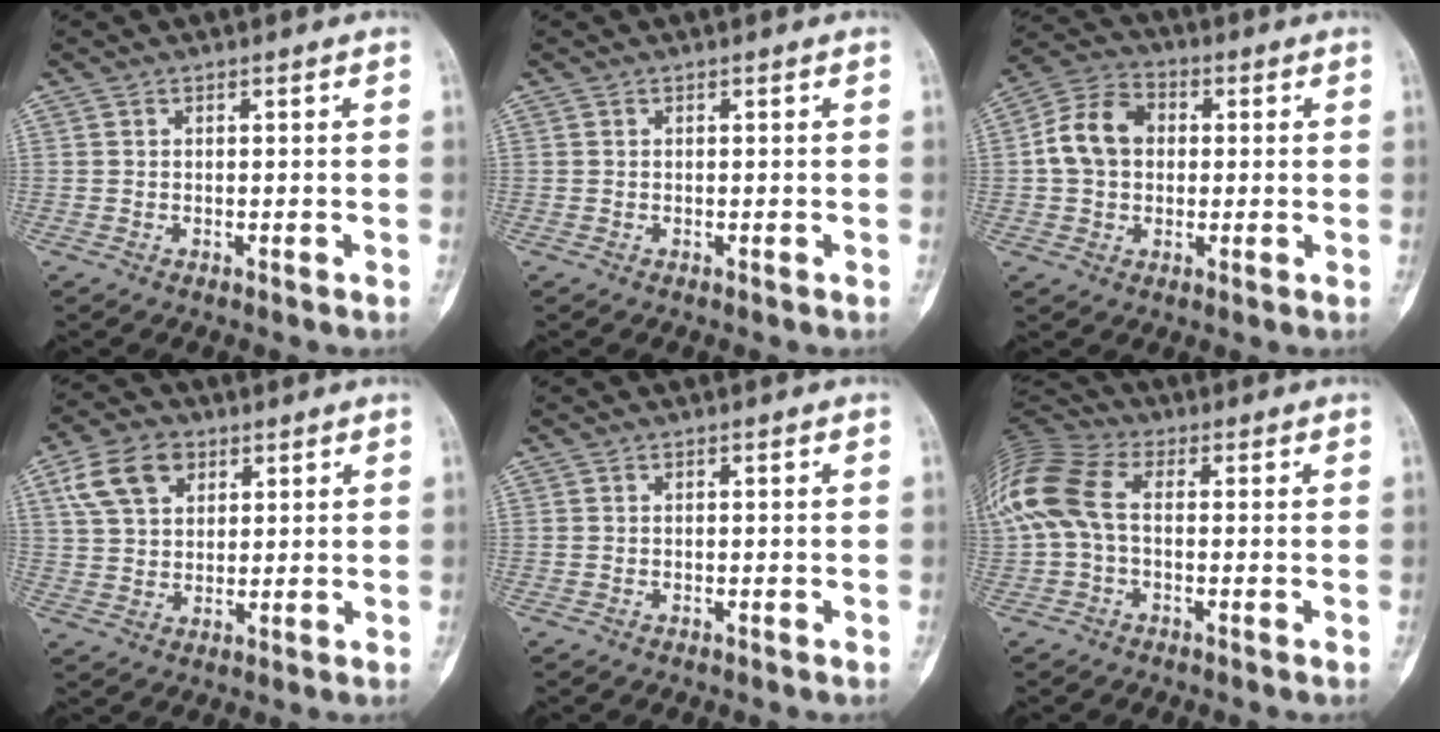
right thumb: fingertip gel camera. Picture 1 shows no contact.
{"total": 0.0}
{"total": 10.0, "force": [0.8, 7.7, 6.3], "torque": [-0.105, 0.027, 0.005]}
{"total": 9.6, "force": [4.3, 6.5, 5.6], "torque": [-0.085, -0.002, 0.080]}
{"total": 0.0}
{"total": 14.0, "force": [0.7, 8.6, 11.1], "torque": [-0.266, 0.030, 0.005]}